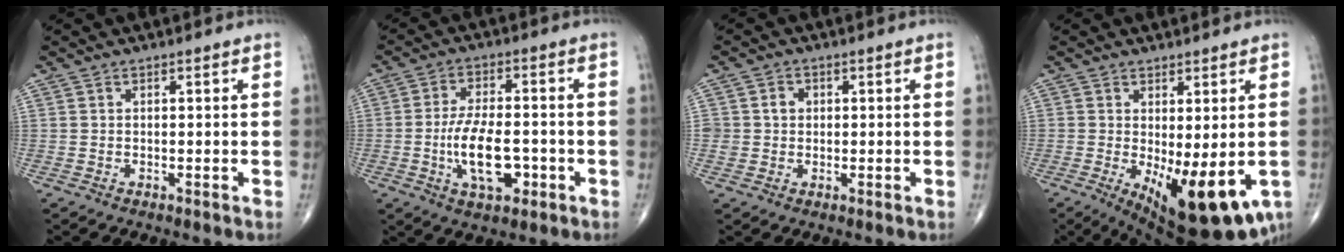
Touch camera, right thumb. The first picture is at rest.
{"total": 10.7, "force": [-2.8, 5.0, 9.1], "torque": [-0.159, 0.010, -0.045]}
{"total": 3.2, "force": [0.4, 2.9, 1.2], "torque": [0.001, 0.004, 0.006]}
{"total": 15.3, "force": [-4.2, 5.7, 13.6], "torque": [-0.179, -0.025, -0.040]}